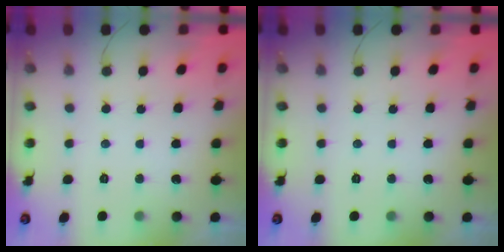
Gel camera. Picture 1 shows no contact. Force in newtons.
{"total": 0.0}